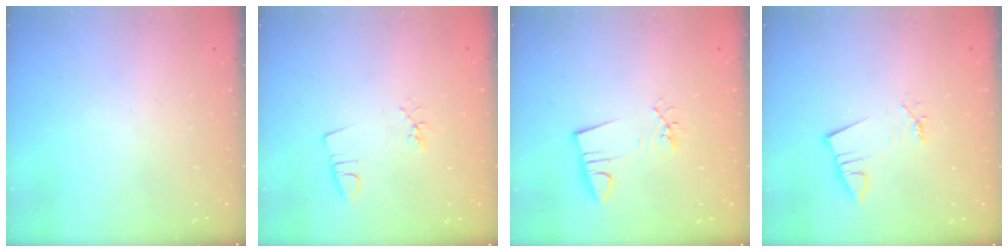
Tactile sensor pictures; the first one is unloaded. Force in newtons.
{"total": 2.6, "press": 2.2, "slide": 1.5}
{"total": 3.4, "press": 2.0, "slide": 2.7}
{"total": 2.2, "press": 2.1, "slide": 0.2}